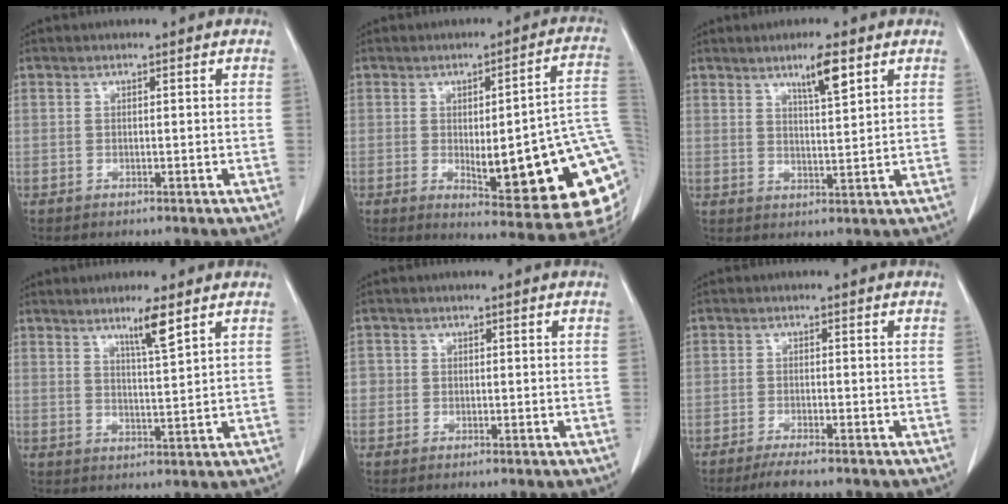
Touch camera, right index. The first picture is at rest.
{"total": 21.8, "force": [-2.7, 3.9, 21.2], "torque": [-0.188, 0.002, -0.021]}
{"total": 5.2, "force": [3.1, 0.8, 4.1], "torque": [-0.068, -0.001, 0.052]}
{"total": 4.5, "force": [3.0, -0.4, 3.4], "torque": [-0.061, -0.008, 0.054]}
{"total": 1.7, "force": [-0.1, 1.6, 0.2], "torque": [0.007, 0.005, -0.004]}
{"total": 4.3, "force": [-3.6, 0.1, 2.4], "torque": [-0.037, -0.008, -0.058]}